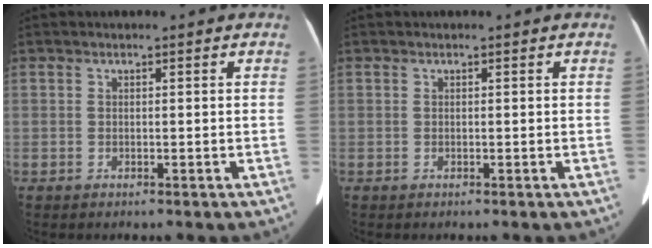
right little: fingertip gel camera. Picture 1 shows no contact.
{"total": 0.0}